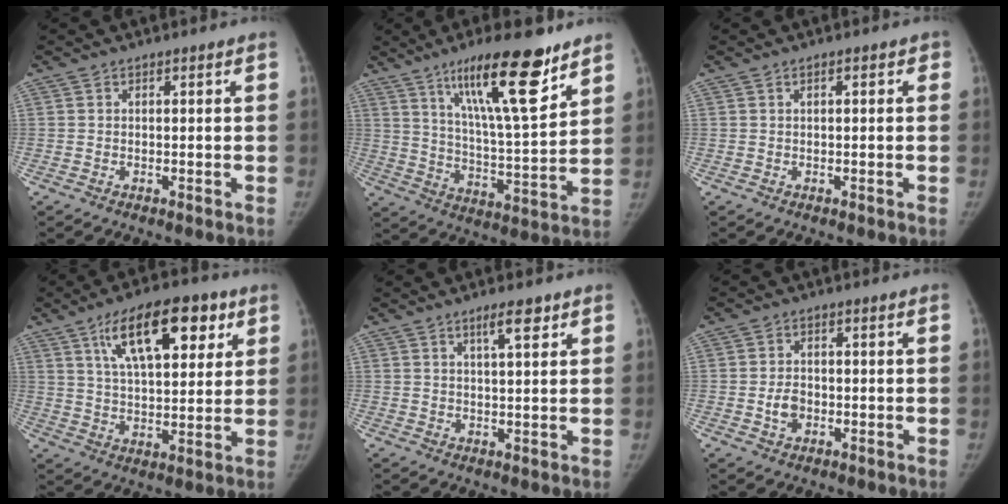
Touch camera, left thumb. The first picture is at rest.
{"total": 18.8, "force": [11.8, 3.8, 14.1], "torque": [-0.207, -0.064, 0.201]}
{"total": 1.4, "force": [0.5, 0.6, 1.1], "torque": [-0.011, 0.002, 0.005]}
{"total": 17.2, "force": [8.3, 7.5, 13.1], "torque": [-0.171, -0.018, 0.137]}
{"total": 4.6, "force": [2.8, 1.0, 3.5], "torque": [-0.050, -0.017, 0.046]}
{"total": 3.5, "force": [-0.8, 2.6, 2.2], "torque": [-0.034, 0.006, -0.014]}